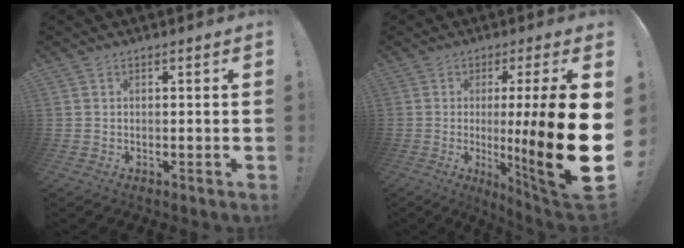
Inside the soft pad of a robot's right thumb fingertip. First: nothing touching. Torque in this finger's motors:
{"motor_torque": [-0.08, 1.88, 2.57, -0.20, 0.41]}